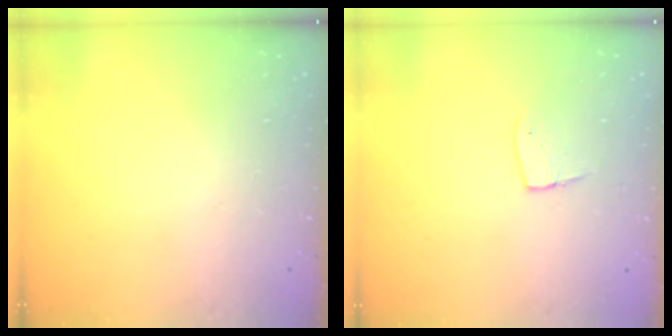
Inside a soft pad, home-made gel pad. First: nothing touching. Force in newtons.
{"total": 4.6, "press": 4.6, "slide": 0.4}